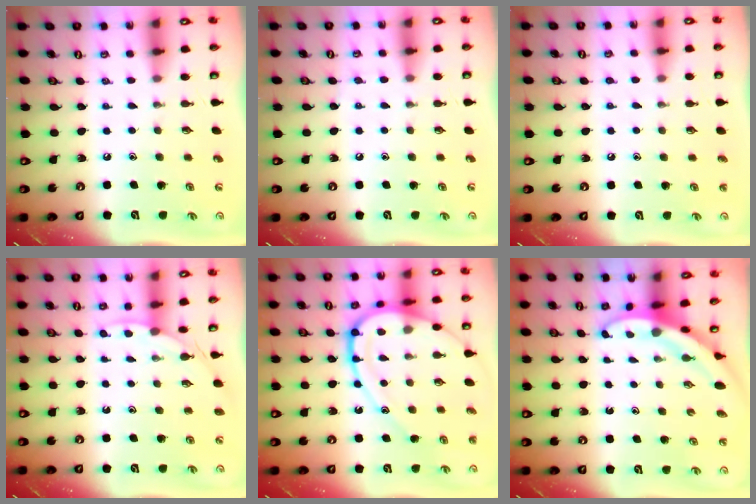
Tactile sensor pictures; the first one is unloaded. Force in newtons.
{"total": 4.1, "press": 4.1, "slide": 0.4}
{"total": 3.4, "press": 3.4, "slide": 0.3}
{"total": 2.9, "press": 2.9, "slide": 0.4}
{"total": 16.7, "press": 16.6, "slide": 1.6}
{"total": 3.6, "press": 3.6, "slide": 0.1}